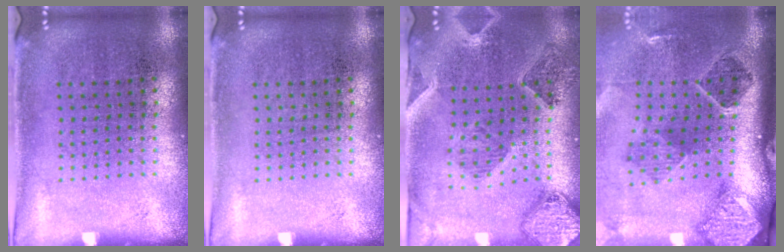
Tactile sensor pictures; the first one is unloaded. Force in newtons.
{"total": 0.0}
{"total": 1.5, "press": 1.4, "slide": 0.3}
{"total": 2.9, "press": 1.8, "slide": 2.2}